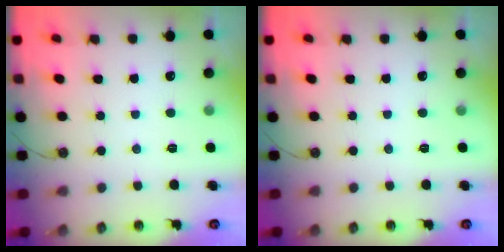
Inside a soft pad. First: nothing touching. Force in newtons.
{"total": 0.0}